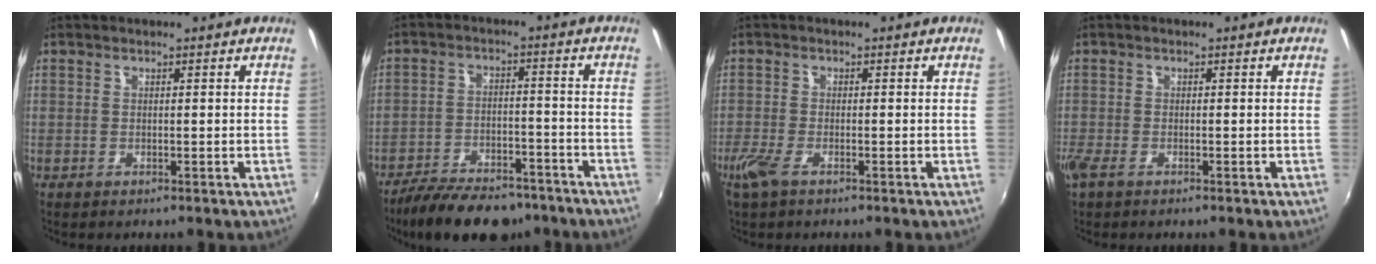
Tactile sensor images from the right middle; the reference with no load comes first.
{"total": 16.4, "force": [-13.3, 6.2, 7.5], "torque": [-0.156, -0.012, -0.195]}
{"total": 3.6, "force": [-2.3, 1.1, 2.6], "torque": [-0.063, -0.011, -0.046]}
{"total": 2.6, "force": [-1.7, 1.1, 1.7], "torque": [-0.041, -0.010, -0.033]}